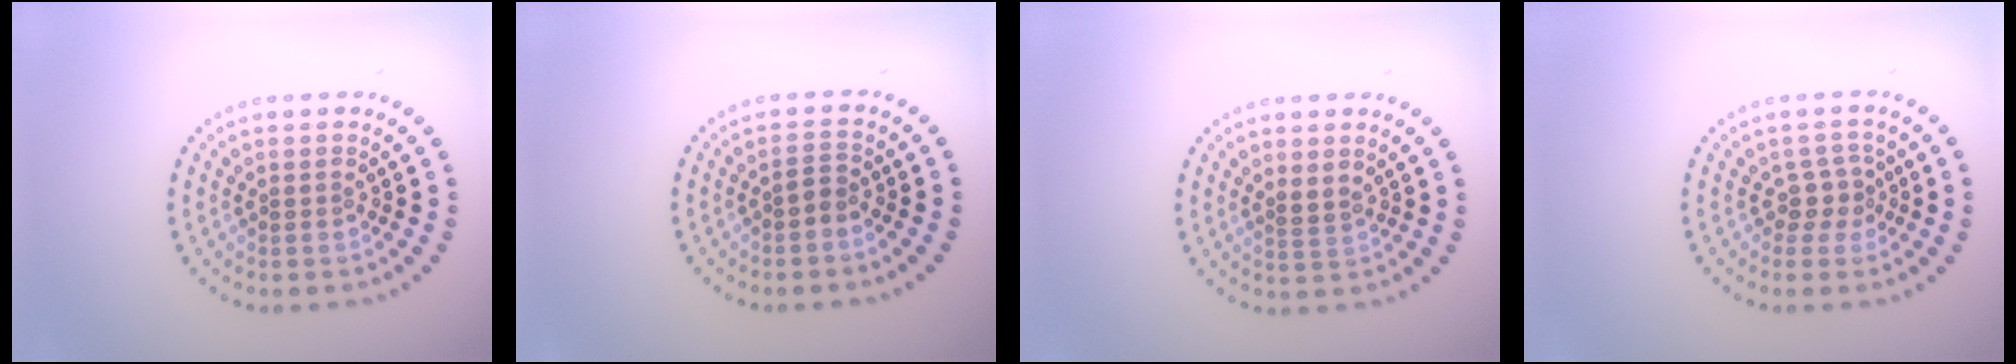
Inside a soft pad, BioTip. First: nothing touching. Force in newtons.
{"total": 1.2, "press": 0.9, "slide": 0.7}
{"total": 1.2, "press": 1.0, "slide": 0.6}
{"total": 2.0, "press": 1.5, "slide": 1.3}